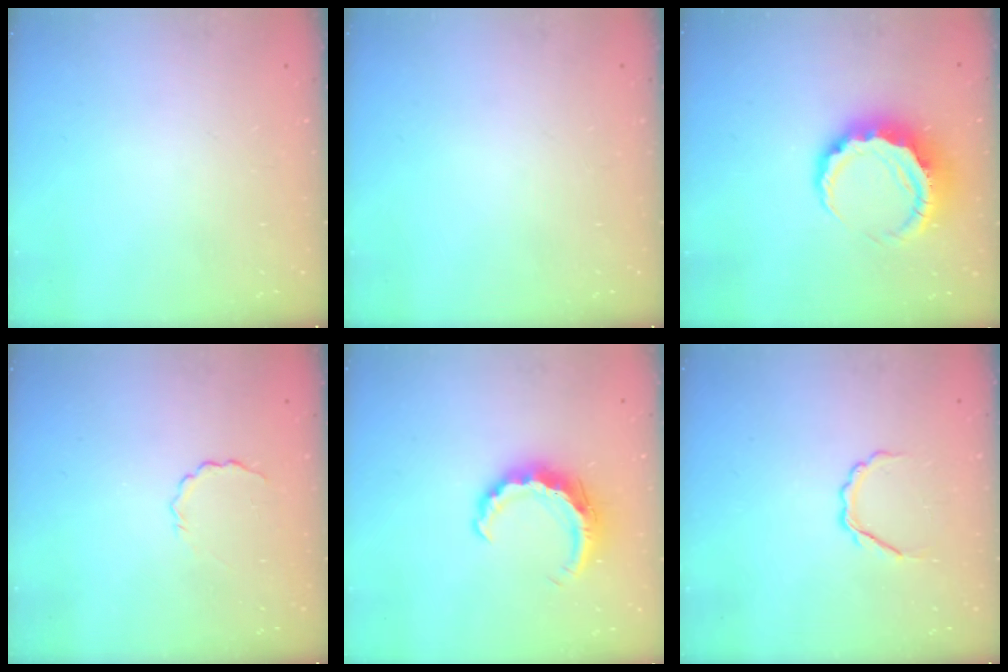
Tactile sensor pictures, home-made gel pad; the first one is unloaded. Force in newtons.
{"total": 0.0}
{"total": 9.0, "press": 8.9, "slide": 1.8}
{"total": 2.7, "press": 2.5, "slide": 0.8}
{"total": 8.8, "press": 8.7, "slide": 1.3}
{"total": 4.2, "press": 4.0, "slide": 1.3}